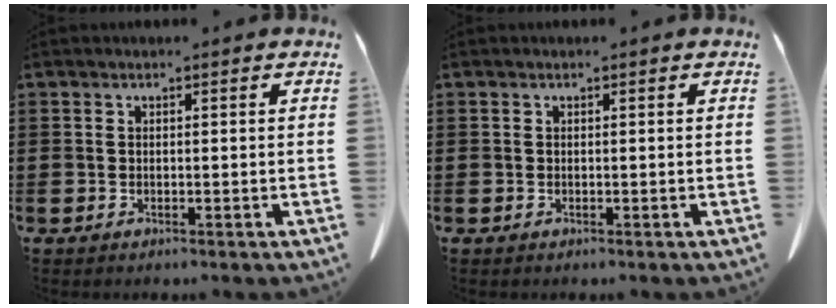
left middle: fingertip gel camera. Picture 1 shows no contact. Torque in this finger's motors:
{"motor_torque": [-0.19, 0.03, -0.04, -0.01]}